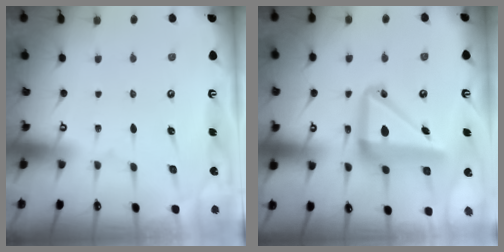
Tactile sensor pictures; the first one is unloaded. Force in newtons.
{"total": 16.0, "press": 15.8, "slide": 2.8}